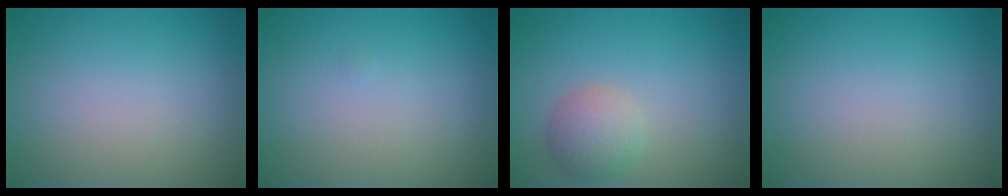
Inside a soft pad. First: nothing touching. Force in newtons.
{"total": 0.0}
{"total": 3.0, "press": 3.0, "slide": 0.1}
{"total": 0.0}